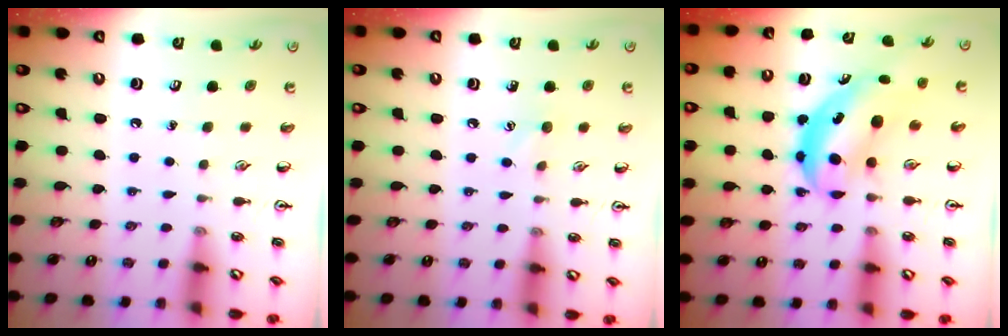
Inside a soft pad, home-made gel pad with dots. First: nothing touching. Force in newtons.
{"total": 4.0, "press": 3.8, "slide": 1.3}
{"total": 6.1, "press": 6.0, "slide": 1.2}